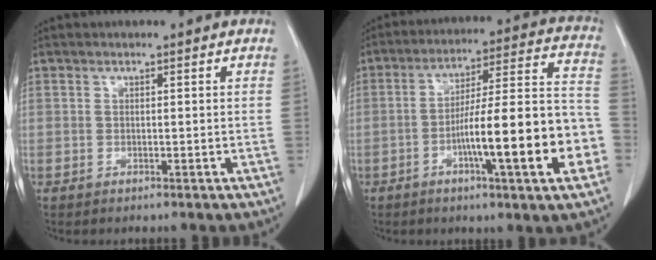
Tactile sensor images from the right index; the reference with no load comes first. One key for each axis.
{"total": 18.3, "fx": -5.8, "fy": 1.2, "fz": 17.3, "tx": -0.231, "ty": 0.018, "tz": -0.084}